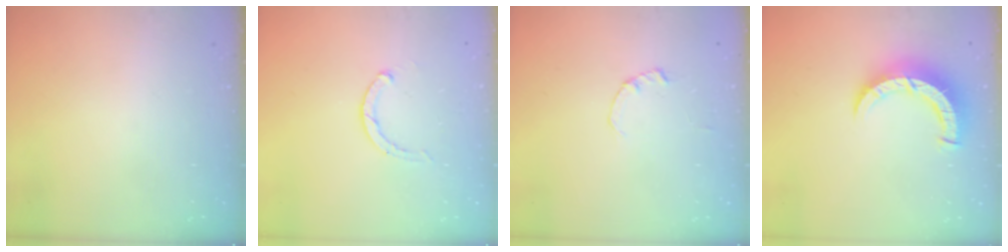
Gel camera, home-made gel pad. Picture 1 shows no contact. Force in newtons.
{"total": 2.3, "press": 2.3, "slide": 0.3}
{"total": 0.0}
{"total": 8.8, "press": 8.8, "slide": 1.1}